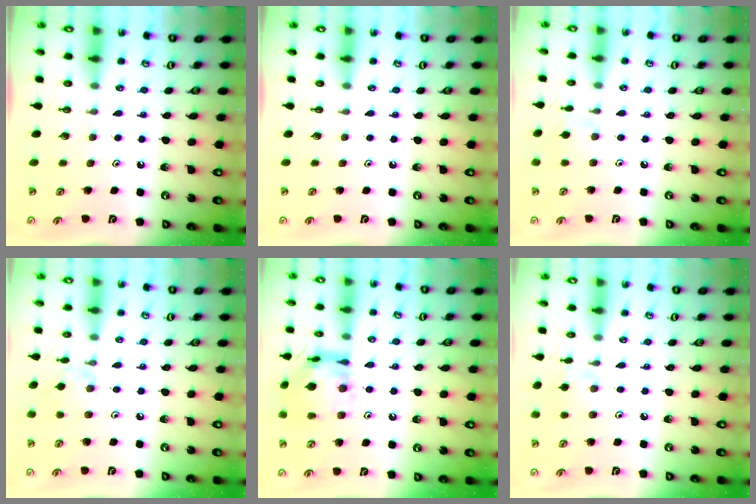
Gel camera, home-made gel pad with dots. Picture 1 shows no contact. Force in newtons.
{"total": 0.0}
{"total": 5.3, "press": 5.2, "slide": 0.9}
{"total": 2.4, "press": 2.3, "slide": 0.5}
{"total": 14.1, "press": 14.1, "slide": 1.3}
{"total": 2.1, "press": 2.1, "slide": 0.4}